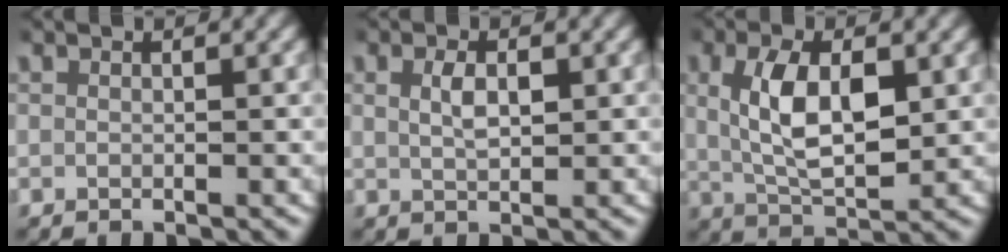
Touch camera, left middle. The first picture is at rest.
{"total": 2.0, "force": [0.5, 0.9, 1.7], "torque": [-0.031, -0.004, 0.013]}
{"total": 5.9, "force": [0.8, 2.8, 5.2], "torque": [-0.097, -0.011, 0.020]}